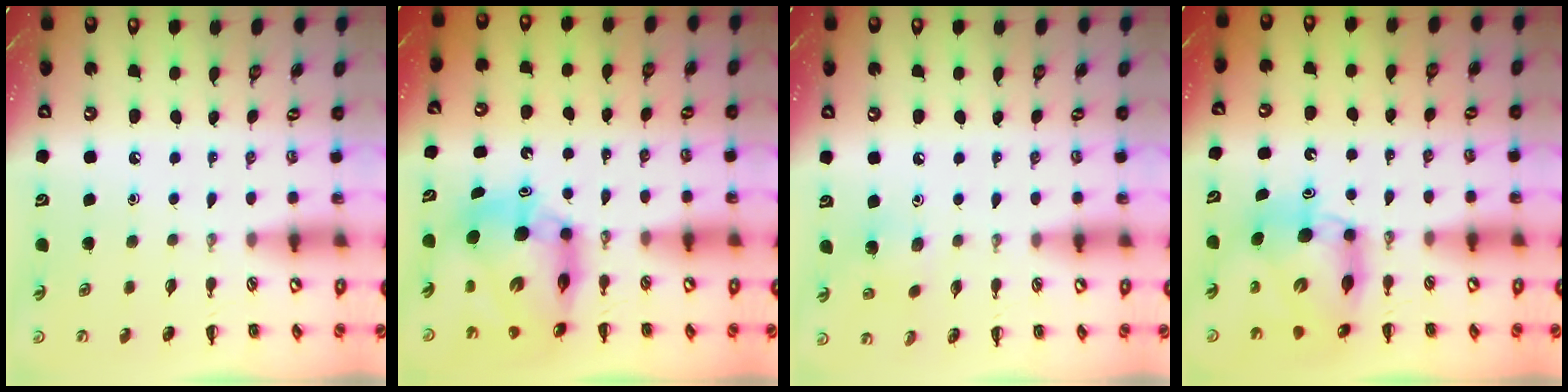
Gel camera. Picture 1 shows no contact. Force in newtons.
{"total": 11.3, "press": 10.8, "slide": 3.2}
{"total": 5.6, "press": 5.4, "slide": 1.4}
{"total": 8.9, "press": 8.6, "slide": 2.4}